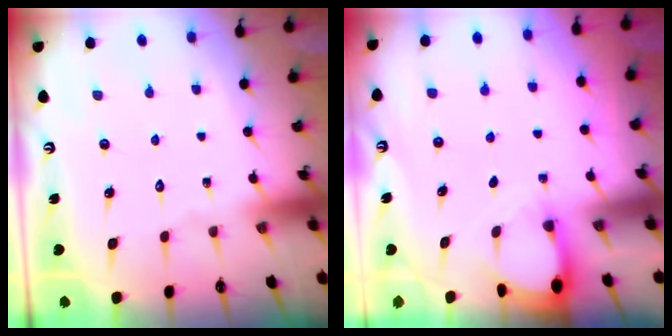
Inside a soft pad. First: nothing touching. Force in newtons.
{"total": 2.9, "press": 2.9, "slide": 0.3}